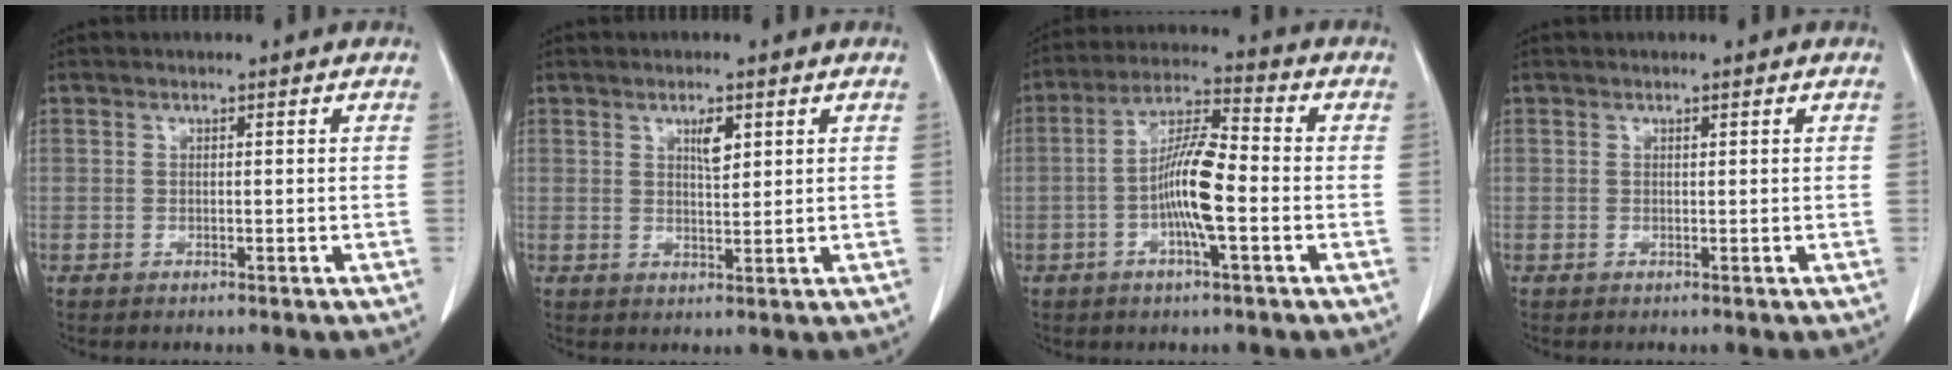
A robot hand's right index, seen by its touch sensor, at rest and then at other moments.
{"total": 2.9, "force": [1.4, 0.9, 2.4], "torque": [-0.042, -0.003, 0.026]}
{"total": 9.7, "force": [-2.1, 1.4, 9.4], "torque": [-0.180, 0.010, -0.044]}
{"total": 0.0}